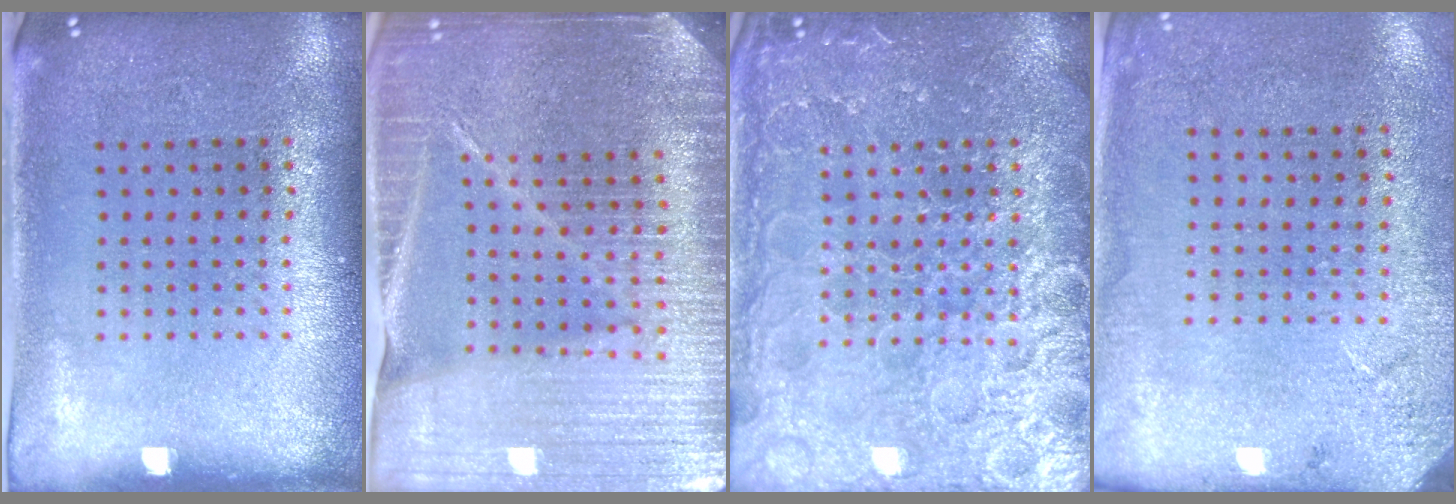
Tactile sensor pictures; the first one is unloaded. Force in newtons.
{"total": 5.0, "press": 4.5, "slide": 2.2}
{"total": 6.9, "press": 6.9, "slide": 0.8}
{"total": 2.6, "press": 2.4, "slide": 1.1}